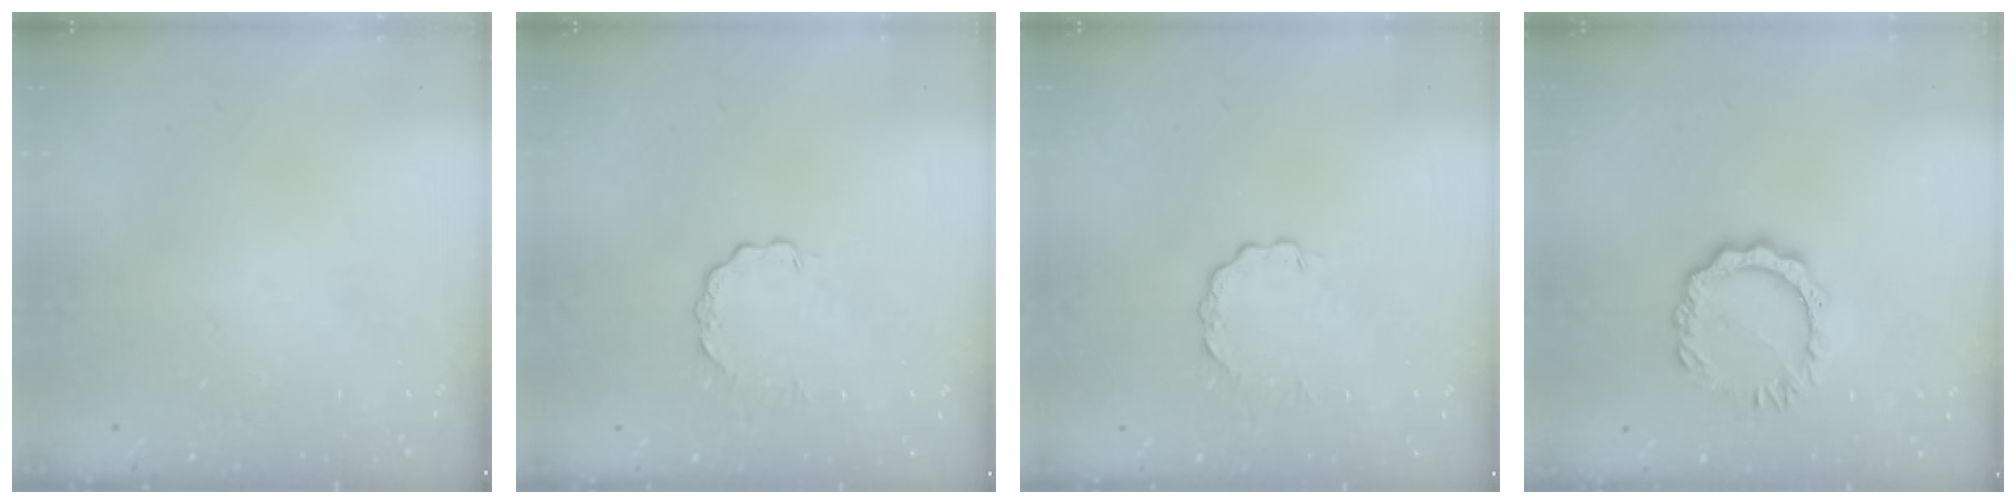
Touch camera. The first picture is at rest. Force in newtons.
{"total": 2.7, "press": 2.7, "slide": 0.3}
{"total": 2.7, "press": 2.7, "slide": 0.3}
{"total": 8.5, "press": 8.4, "slide": 0.8}